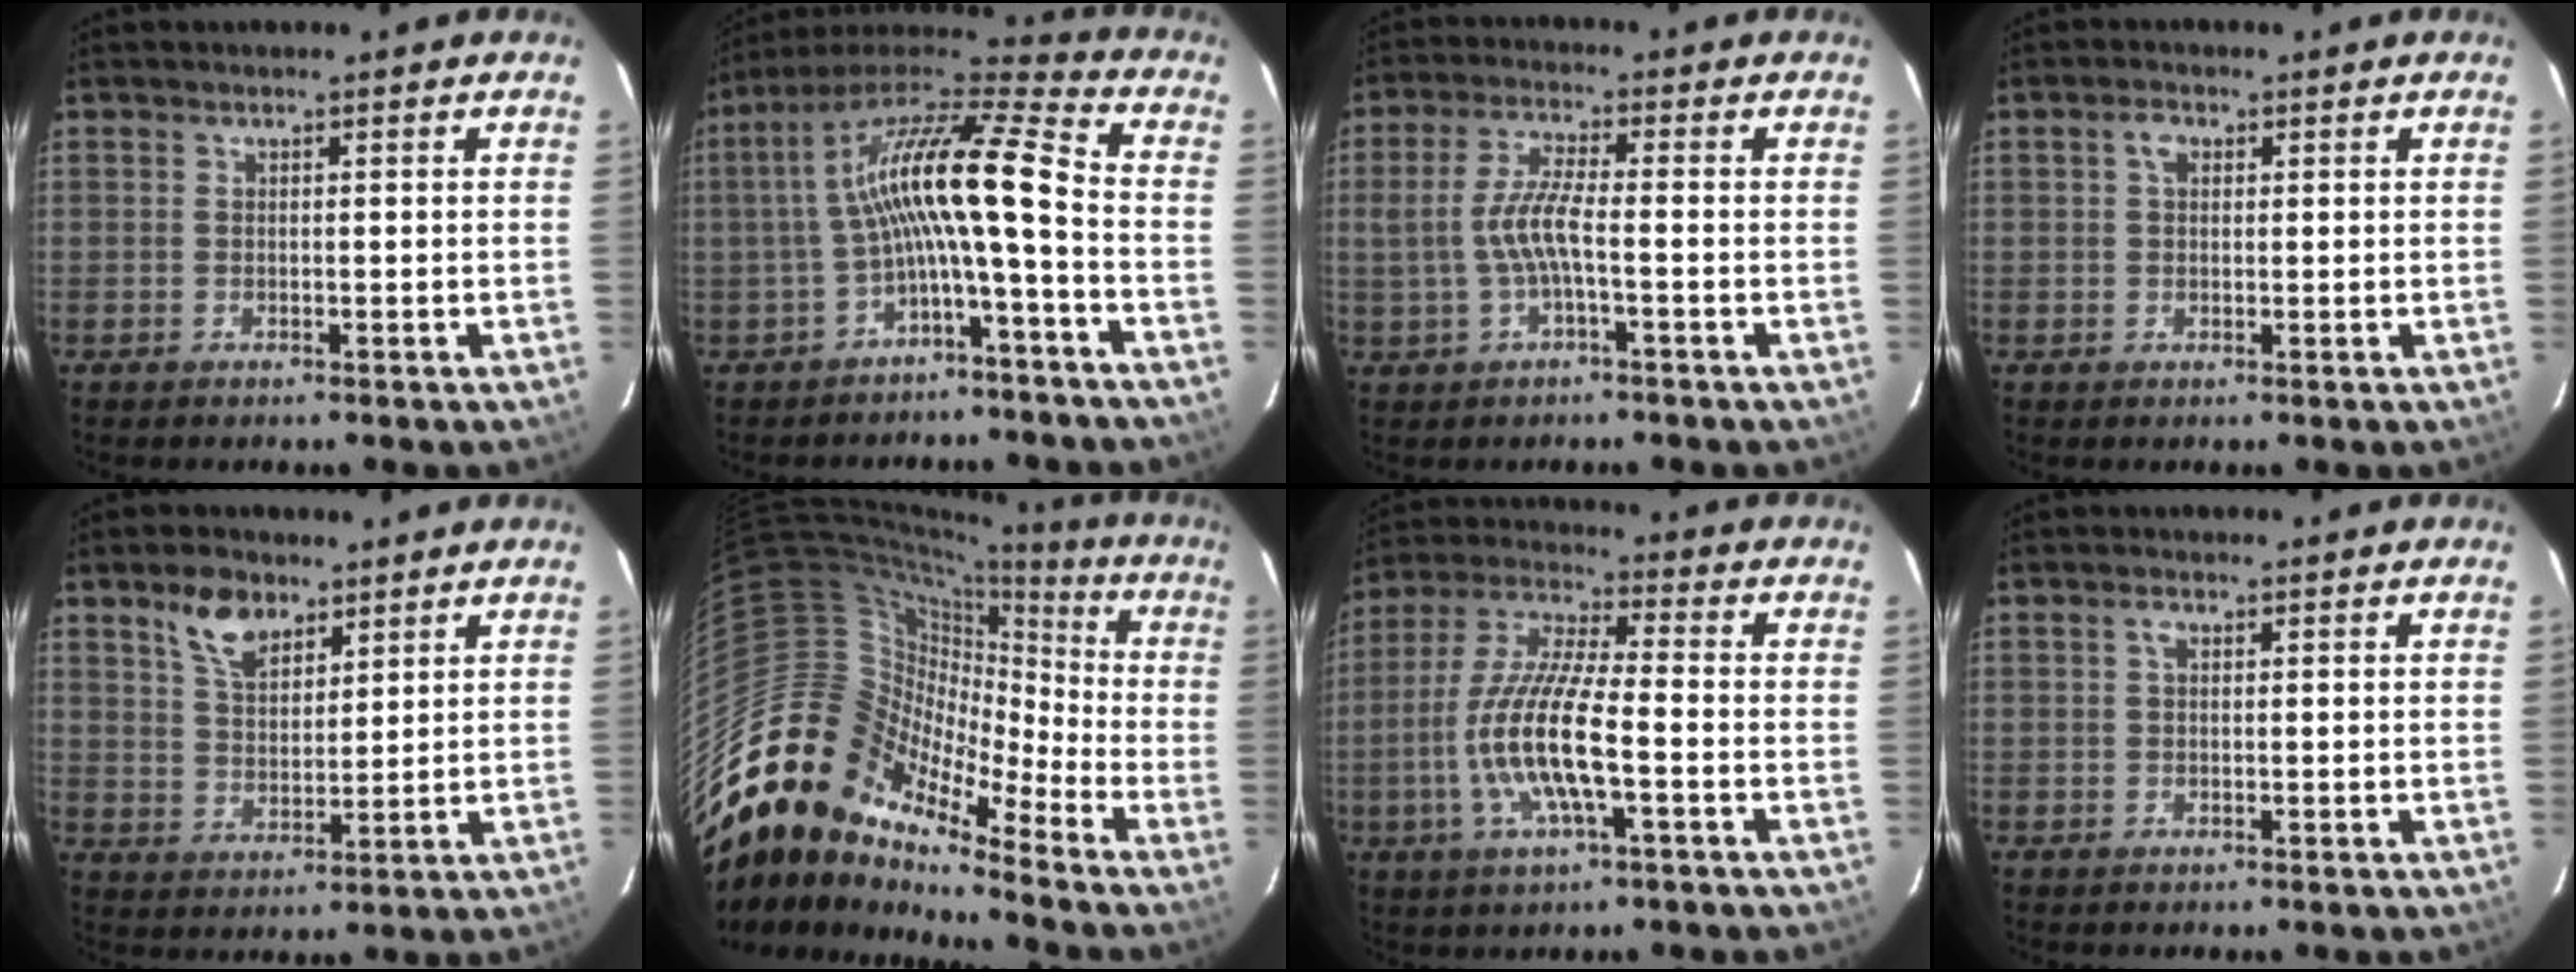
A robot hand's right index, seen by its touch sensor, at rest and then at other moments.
{"total": 14.9, "force": [-2.3, 1.6, 14.6], "torque": [-0.278, 0.020, -0.048]}
{"total": 6.4, "force": [-1.3, 1.0, 6.1], "torque": [-0.129, 0.002, -0.020]}
{"total": 2.1, "force": [0.6, 1.5, 1.3], "torque": [-0.024, 0.009, 0.010]}
{"total": 7.6, "force": [4.9, 4.1, 4.2], "torque": [-0.074, 0.011, 0.092]}
{"total": 15.2, "force": [-11.7, 7.5, 6.1], "torque": [-0.091, 0.007, -0.240]}
{"total": 13.9, "force": [-3.7, 2.7, 13.1], "torque": [-0.271, -0.004, -0.074]}
{"total": 1.0, "force": [0.3, 0.6, 0.8], "torque": [-0.015, 0.005, 0.003]}